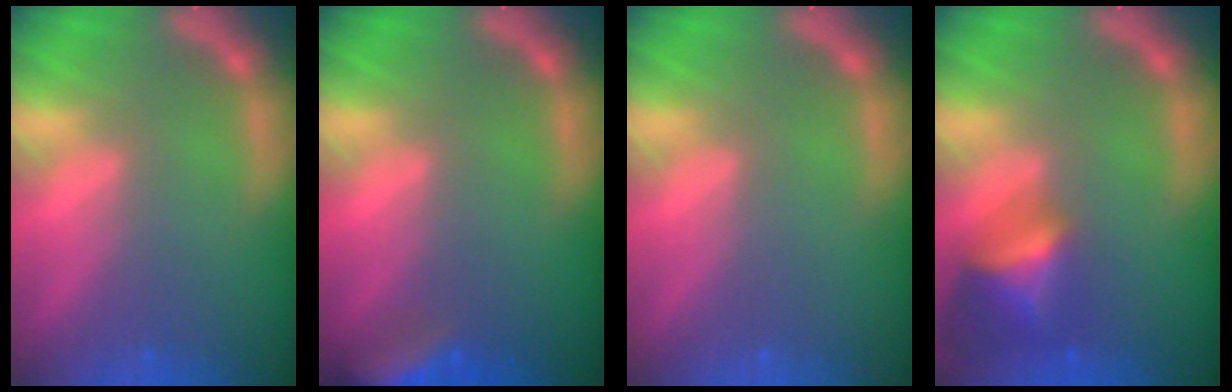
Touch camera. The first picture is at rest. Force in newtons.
{"total": 5.5}
{"total": 0.0}
{"total": 4.9}